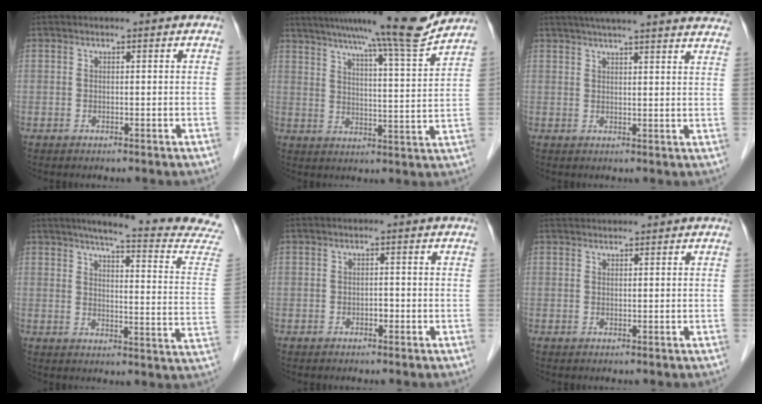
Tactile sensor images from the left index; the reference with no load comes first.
{"total": 15.3, "force": [13.3, -1.4, 7.4], "torque": [-0.116, -0.019, 0.186]}
{"total": 24.4, "force": [22.0, 1.0, 10.5], "torque": [-0.160, -0.001, 0.268]}
{"total": 19.5, "force": [17.5, 0.0, 8.5], "torque": [-0.107, -0.068, 0.198]}
{"total": 0.7, "force": [-0.5, 0.3, 0.5], "torque": [-0.005, 0.003, -0.008]}
{"total": 2.8, "force": [2.8, 0.0, 0.6], "torque": [-0.006, 0.032, 0.050]}